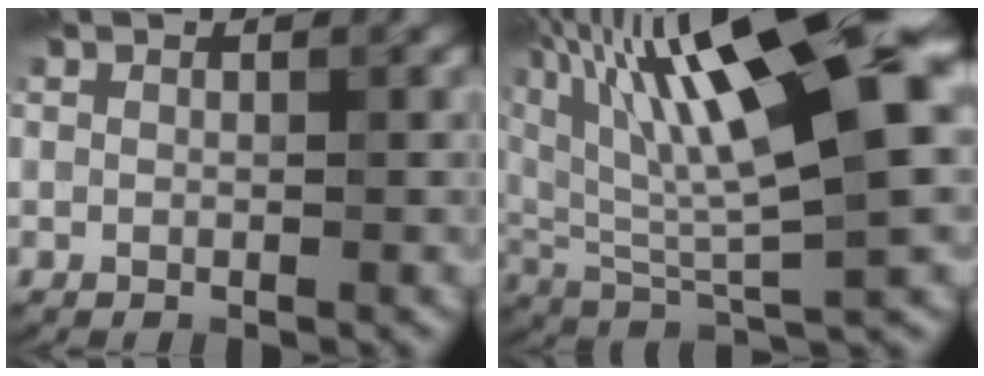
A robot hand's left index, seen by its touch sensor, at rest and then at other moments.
{"total": 16.4, "force": [5.8, 4.3, 14.7], "torque": [-0.260, 0.026, 0.094]}